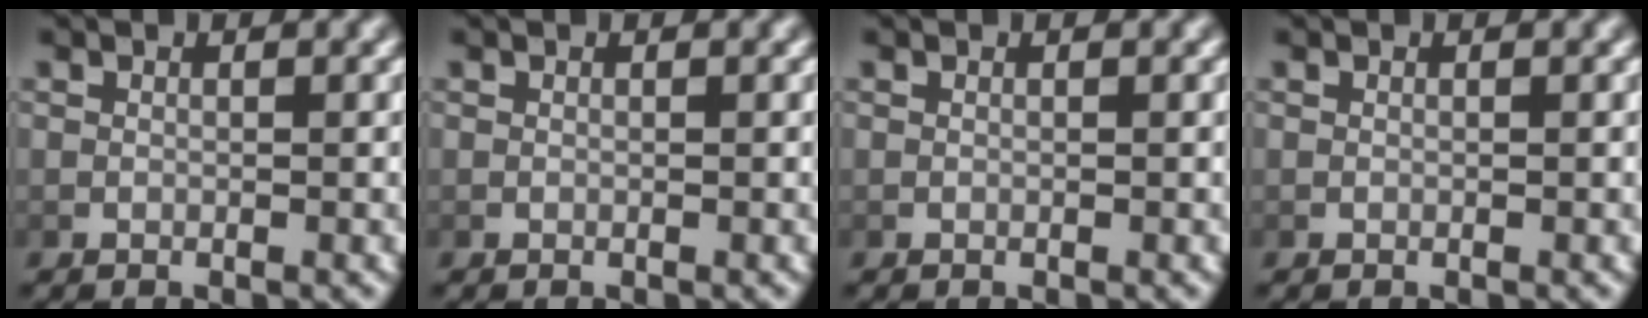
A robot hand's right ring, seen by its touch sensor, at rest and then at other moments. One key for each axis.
{"total": 0.0}
{"total": 0.0}
{"total": 0.0}